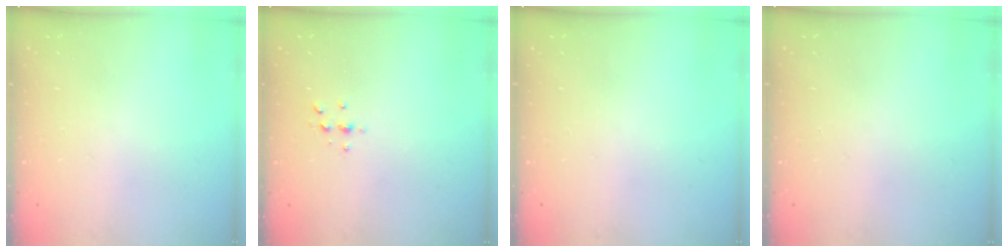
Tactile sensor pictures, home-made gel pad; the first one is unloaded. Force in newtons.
{"total": 3.3, "press": 3.2, "slide": 0.4}
{"total": 0.0}
{"total": 0.0}